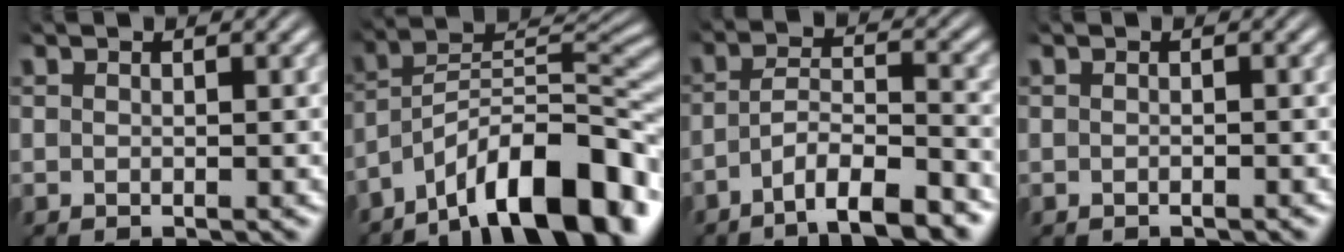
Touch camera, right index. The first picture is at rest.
{"total": 10.9, "force": [-4.0, 5.6, 8.4], "torque": [-0.136, -0.024, -0.060]}
{"total": 5.9, "force": [-4.0, 2.4, 3.6], "torque": [-0.062, -0.017, -0.066]}
{"total": 0.6, "force": [-0.6, -0.2, 0.0], "torque": [-0.004, -0.002, -0.008]}